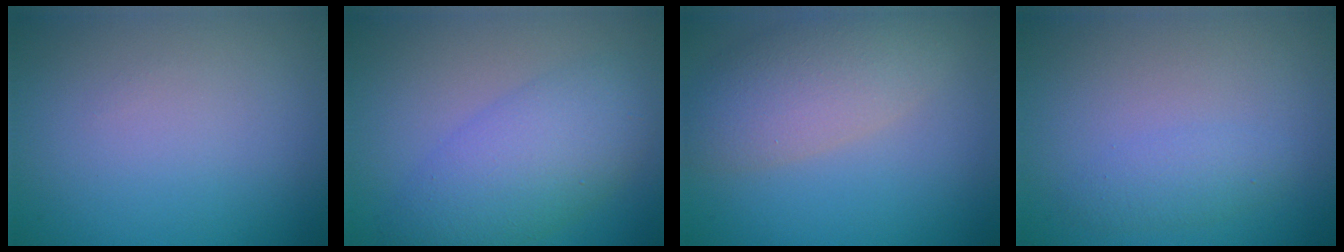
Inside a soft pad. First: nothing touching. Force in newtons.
{"total": 6.0, "press": 6.0, "slide": 0.2}
{"total": 5.5, "press": 5.5, "slide": 0.4}
{"total": 1.6, "press": 1.6, "slide": 0.0}